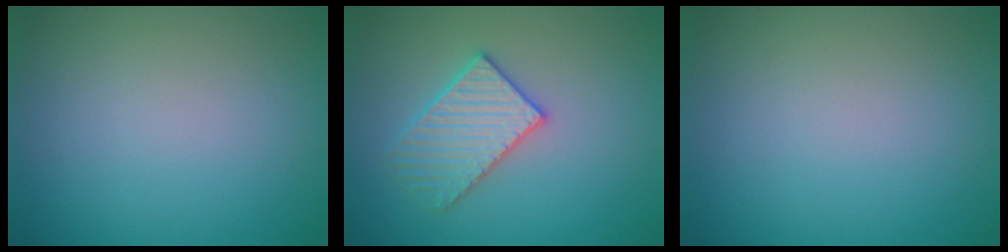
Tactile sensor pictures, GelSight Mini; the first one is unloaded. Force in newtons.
{"total": 3.2, "press": 3.2, "slide": 0.4}
{"total": 0.0}